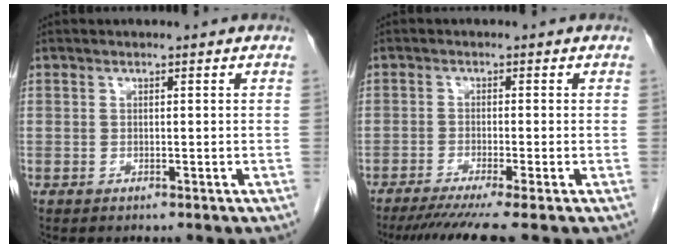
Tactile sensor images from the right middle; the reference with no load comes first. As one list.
[{"total": 7.5, "force": [-6.0, -1.2, 4.4], "torque": [-0.059, -0.022, -0.096]}]